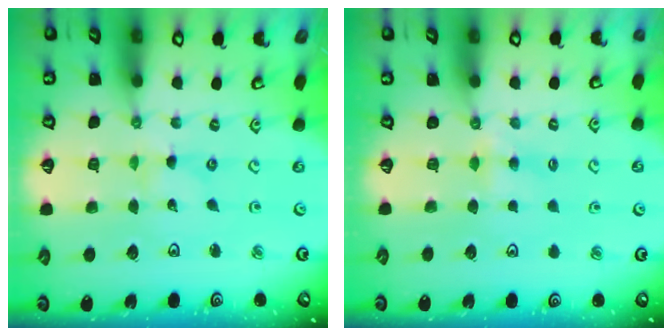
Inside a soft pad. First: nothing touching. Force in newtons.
{"total": 3.7, "press": 3.7, "slide": 0.3}